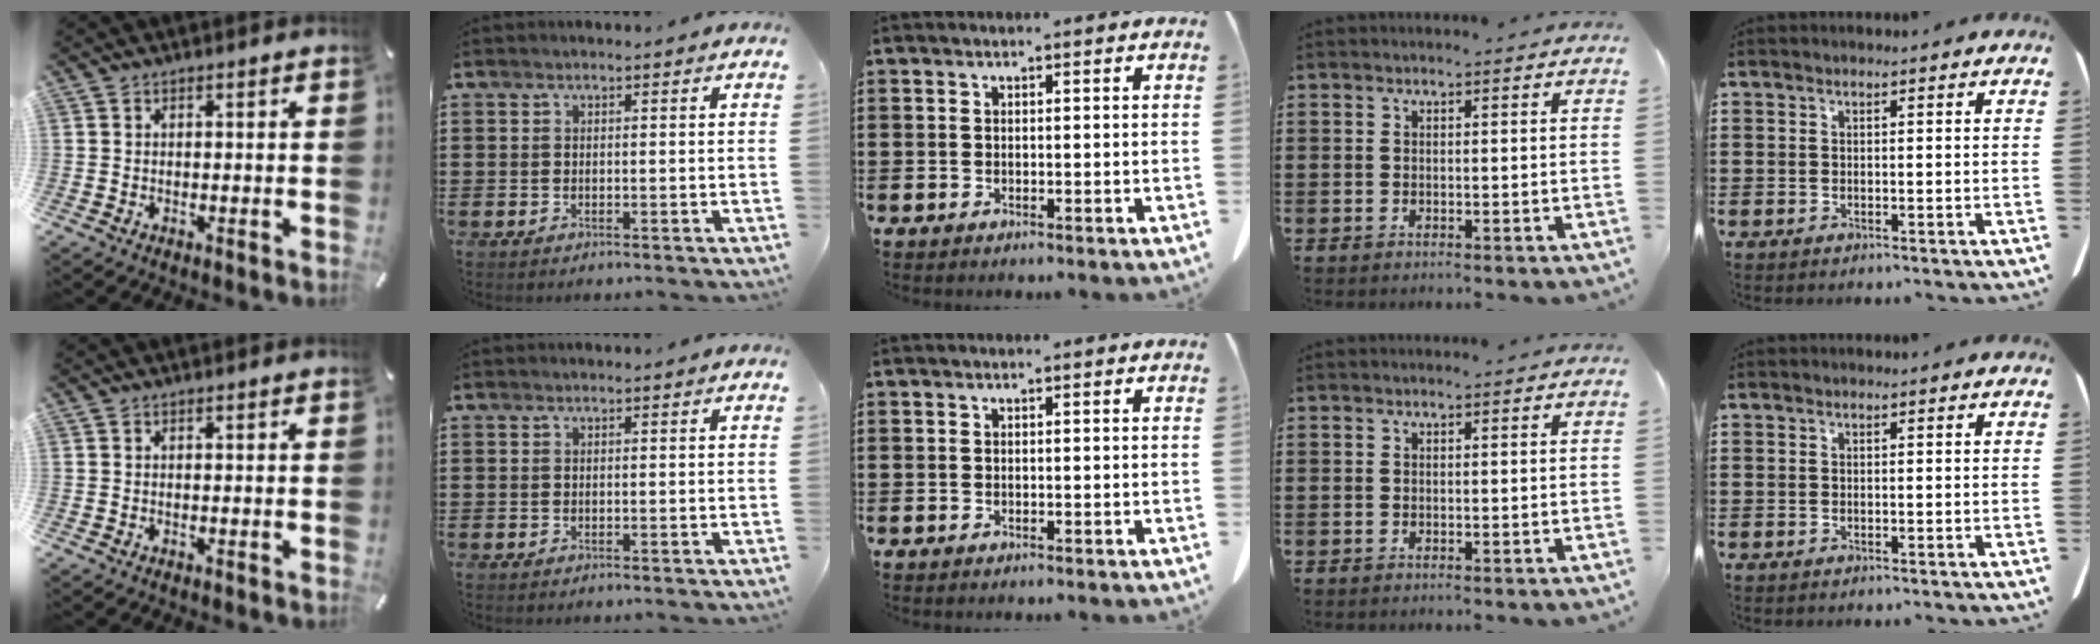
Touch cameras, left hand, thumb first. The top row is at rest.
{}